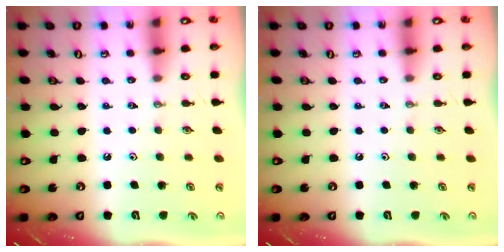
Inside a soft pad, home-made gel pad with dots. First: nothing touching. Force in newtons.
{"total": 0.0}